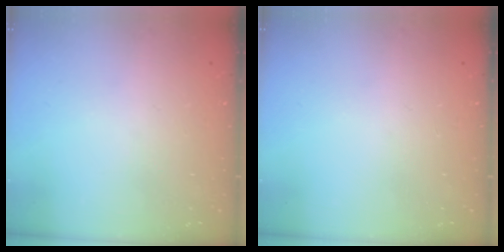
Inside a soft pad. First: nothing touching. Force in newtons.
{"total": 0.0}